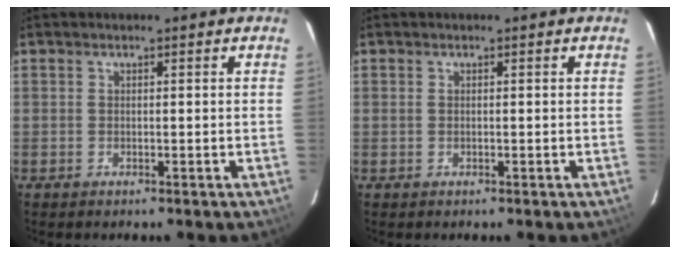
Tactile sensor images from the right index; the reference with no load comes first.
{"total": 0.0}